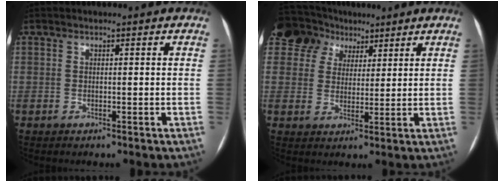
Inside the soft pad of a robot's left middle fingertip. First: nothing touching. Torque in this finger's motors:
{"motor_torque": [0.22, -0.36, 0.00, 0.02]}